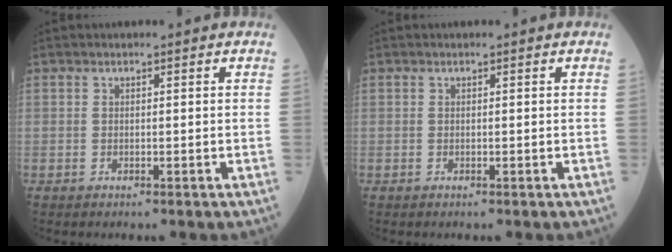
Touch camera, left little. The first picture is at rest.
{"total": 0.0}